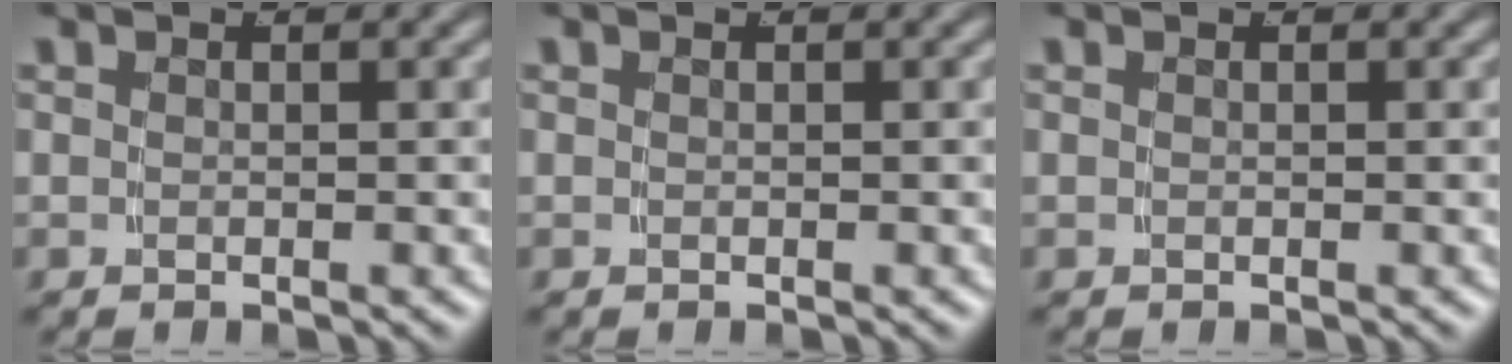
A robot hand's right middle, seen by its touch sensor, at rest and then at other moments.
{"total": 0.0}
{"total": 0.0}